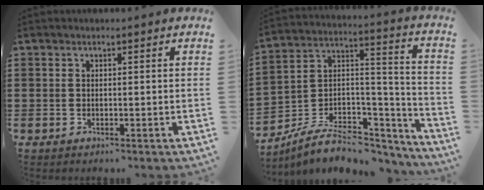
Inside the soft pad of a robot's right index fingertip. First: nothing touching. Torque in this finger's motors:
{"motor_torque": [-0.06, -1.28, 0.64, 0.11]}